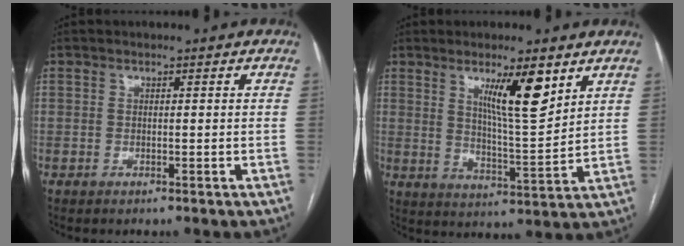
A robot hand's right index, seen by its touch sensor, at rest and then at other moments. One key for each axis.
{"total": 9.4, "fx": 5.1, "fy": 1.0, "fz": 7.9, "tx": -0.133, "ty": -0.012, "tz": 0.088}